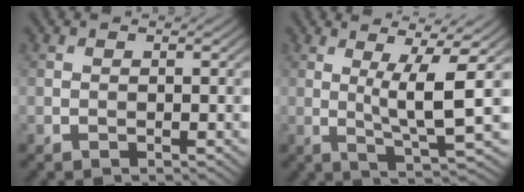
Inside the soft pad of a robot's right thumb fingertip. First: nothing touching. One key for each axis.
{"total": 7.4, "fx": 1.5, "fy": 0.9, "fz": 7.2, "tx": -0.129, "ty": 0.006, "tz": 0.030}